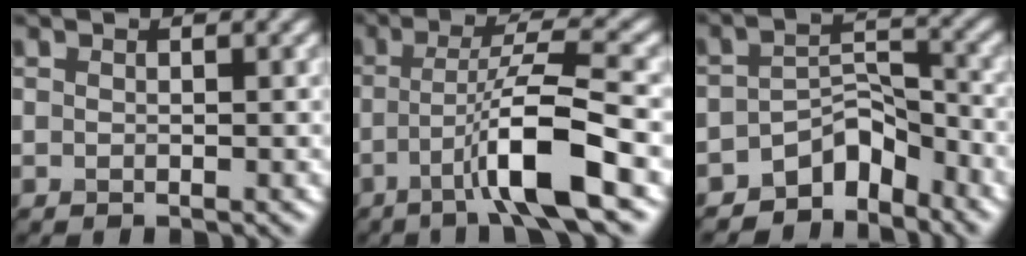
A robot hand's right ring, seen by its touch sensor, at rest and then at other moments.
{"total": 7.4, "force": [-2.5, 0.9, 6.9], "torque": [-0.118, 0.013, -0.053]}
{"total": 5.3, "force": [-4.2, 2.5, 2.0], "torque": [-0.011, 0.003, -0.075]}